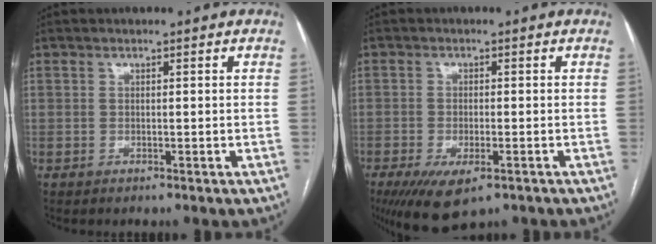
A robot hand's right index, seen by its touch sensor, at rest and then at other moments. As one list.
[{"total": 8.1, "force": [-4.8, 3.0, 5.9], "torque": [-0.101, -0.018, -0.074]}]